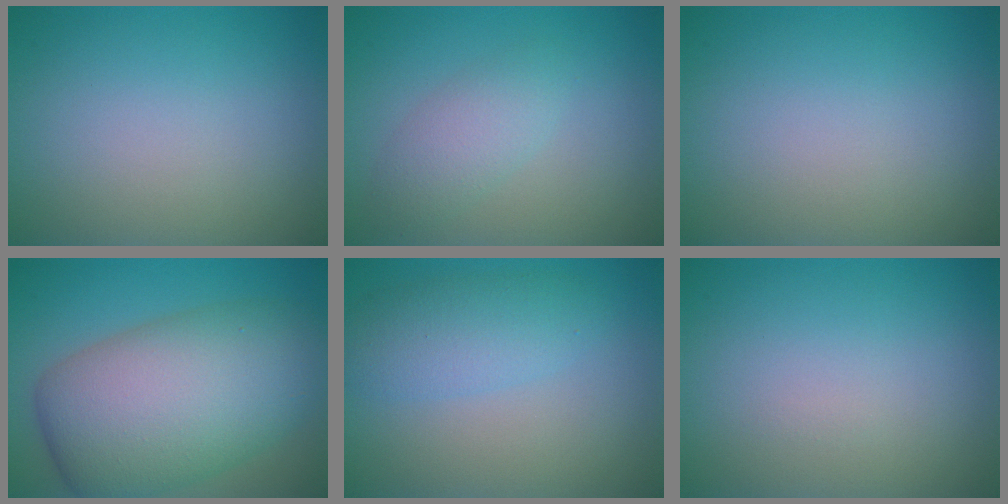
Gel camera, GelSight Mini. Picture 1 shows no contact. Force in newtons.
{"total": 2.5, "press": 2.5, "slide": 0.0}
{"total": 0.0}
{"total": 11.7, "press": 11.7, "slide": 0.4}
{"total": 2.2, "press": 2.2, "slide": 0.1}
{"total": 0.0}